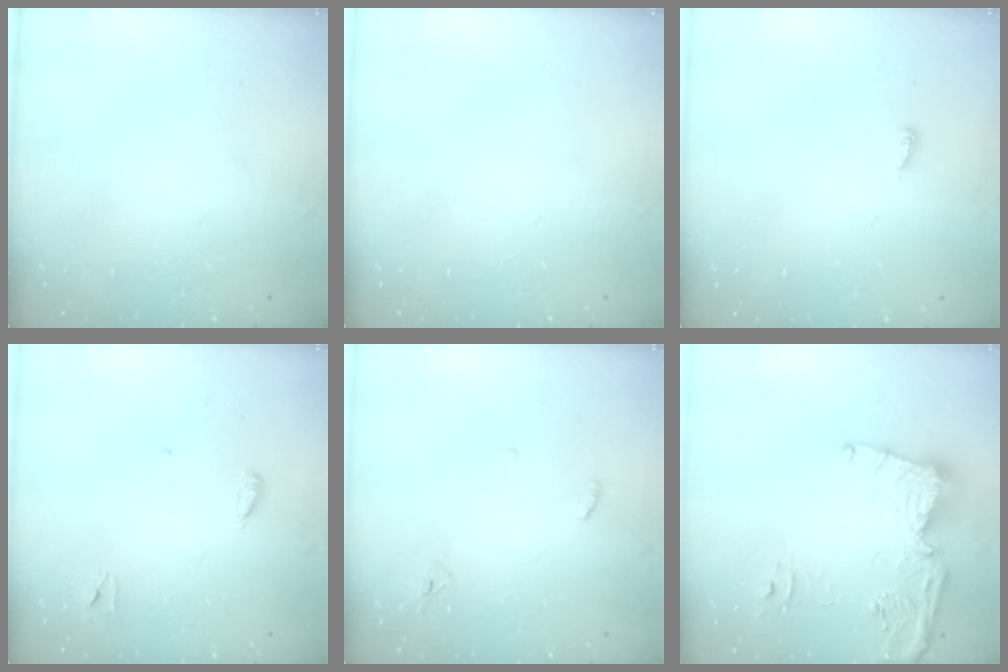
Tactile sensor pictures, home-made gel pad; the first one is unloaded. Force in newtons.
{"total": 0.0}
{"total": 2.9, "press": 2.9, "slide": 0.3}
{"total": 3.4, "press": 3.4, "slide": 0.3}
{"total": 3.3, "press": 3.2, "slide": 0.3}
{"total": 16.3, "press": 16.2, "slide": 1.5}